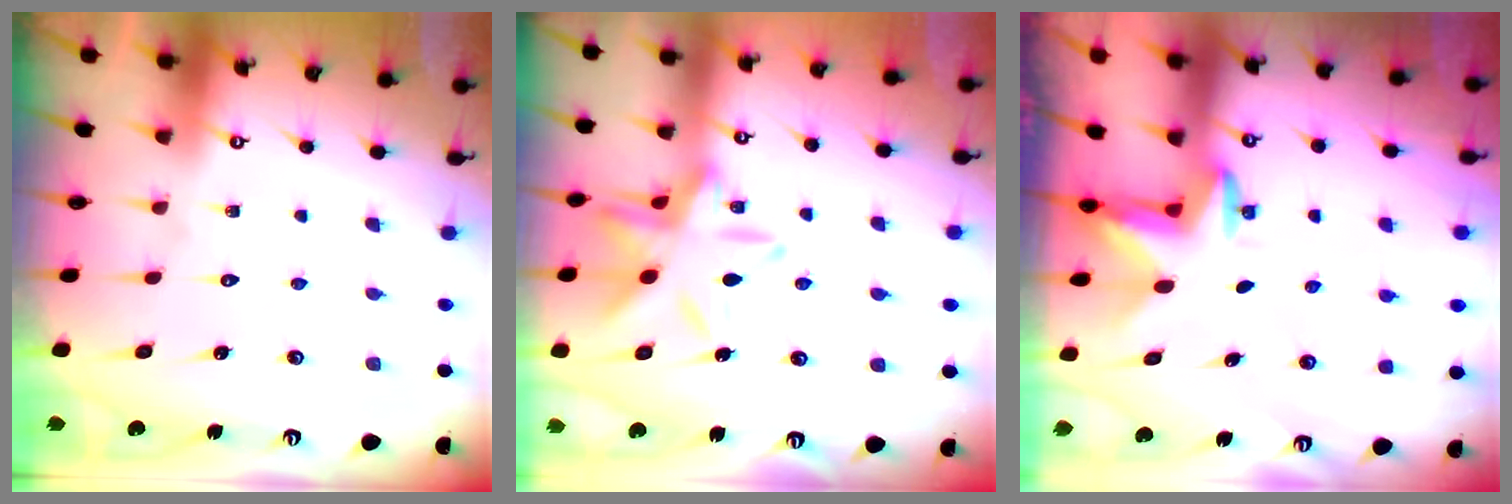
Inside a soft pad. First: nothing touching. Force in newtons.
{"total": 14.8, "press": 14.8, "slide": 0.8}
{"total": 3.2, "press": 3.1, "slide": 0.8}